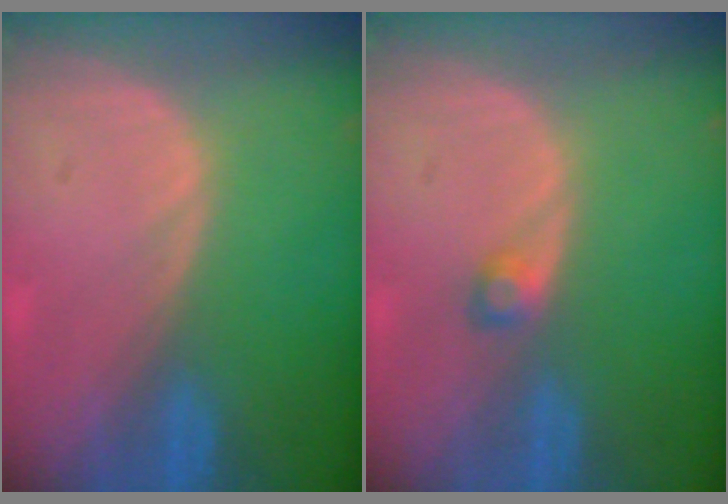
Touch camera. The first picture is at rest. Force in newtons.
{"total": 1.6, "press": 1.6, "slide": 0.3}